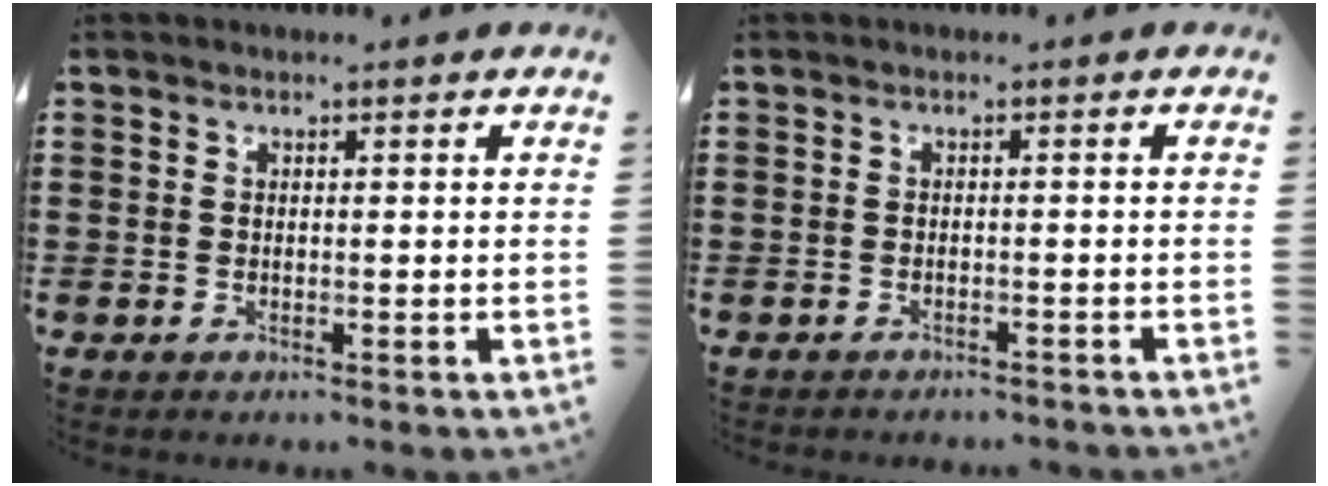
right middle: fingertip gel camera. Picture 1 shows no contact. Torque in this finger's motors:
{"motor_torque": [1.07, -1.07, 0.21, 0.03]}